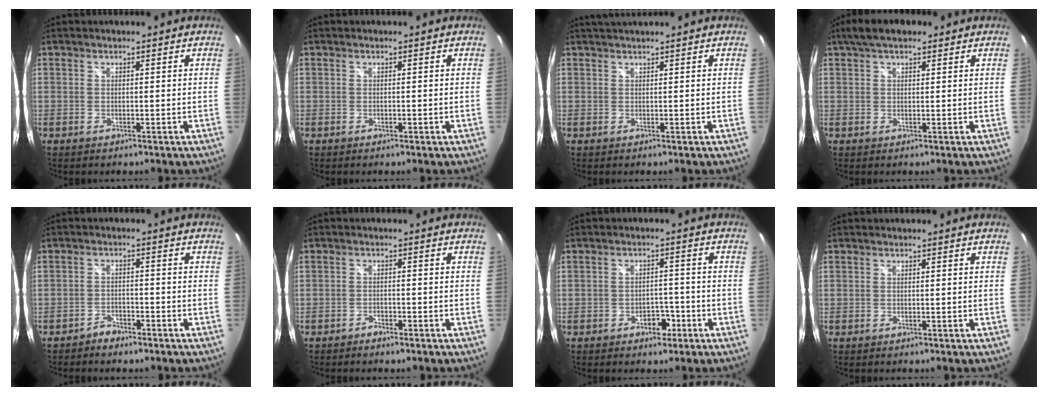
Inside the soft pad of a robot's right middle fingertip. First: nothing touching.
{"total": 0.0}
{"total": 1.9, "force": [1.7, -0.4, 0.9], "torque": [-0.020, 0.002, 0.026]}
{"total": 6.1, "force": [3.9, 2.4, 4.0], "torque": [-0.069, 0.021, 0.066]}
{"total": 3.5, "force": [-2.9, 1.7, 0.8], "torque": [-0.027, 0.004, -0.049]}
{"total": 1.9, "force": [-1.7, 0.6, 0.6], "torque": [-0.021, -0.002, -0.031]}
{"total": 3.5, "force": [-2.1, 2.3, 1.6], "torque": [-0.031, 0.003, -0.026]}
{"total": 0.0}